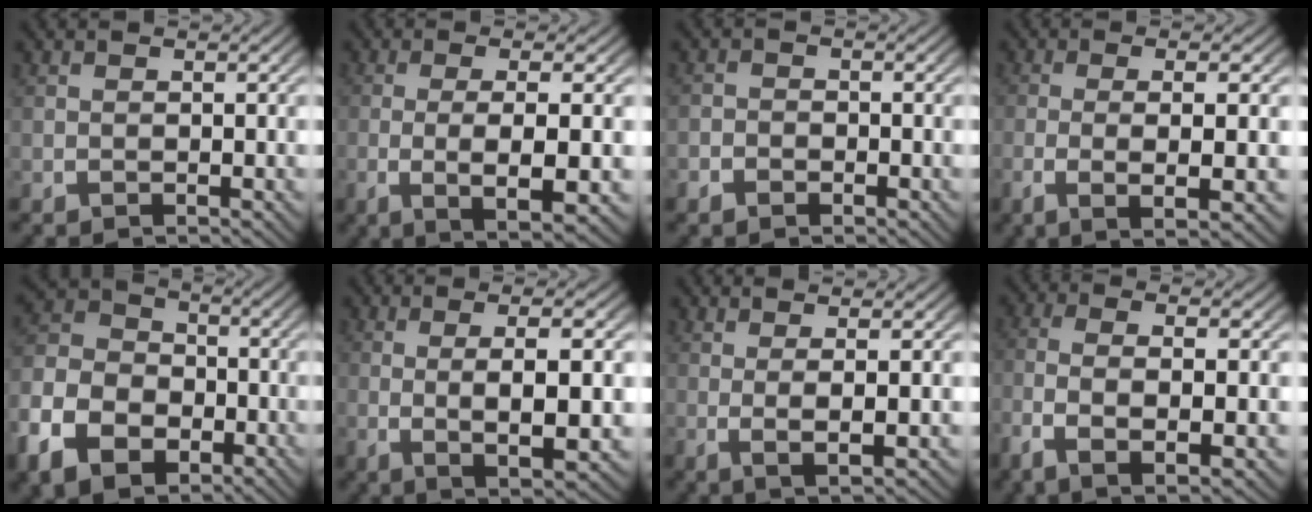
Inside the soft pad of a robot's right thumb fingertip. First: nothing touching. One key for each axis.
{"total": 6.4, "fx": -0.9, "fy": 1.8, "fz": 6.0, "tx": -0.126, "ty": -0.020, "tz": -0.001}
{"total": 1.4, "fx": -0.9, "fy": 1.1, "fz": 0.1, "tx": 0.000, "ty": -0.001, "tz": -0.023}
{"total": 5.8, "fx": -0.9, "fy": 1.5, "fz": 5.5, "tx": -0.109, "ty": -0.013, "tz": -0.007}
{"total": 11.4, "fx": -2.3, "fy": 8.9, "fz": 6.6, "tx": -0.139, "ty": -0.025, "tz": -0.033}
{"total": 7.0, "fx": -0.2, "fy": 2.4, "fz": 6.6, "tx": -0.135, "ty": -0.017, "tz": 0.012}
{"total": 3.5, "fx": 0.7, "fy": 0.9, "fz": 3.3, "tx": -0.069, "ty": -0.009, "tz": 0.020}
{"total": 6.9, "fx": -1.2, "fy": 2.9, "fz": 6.1, "tx": -0.139, "ty": -0.014, "tz": -0.009}